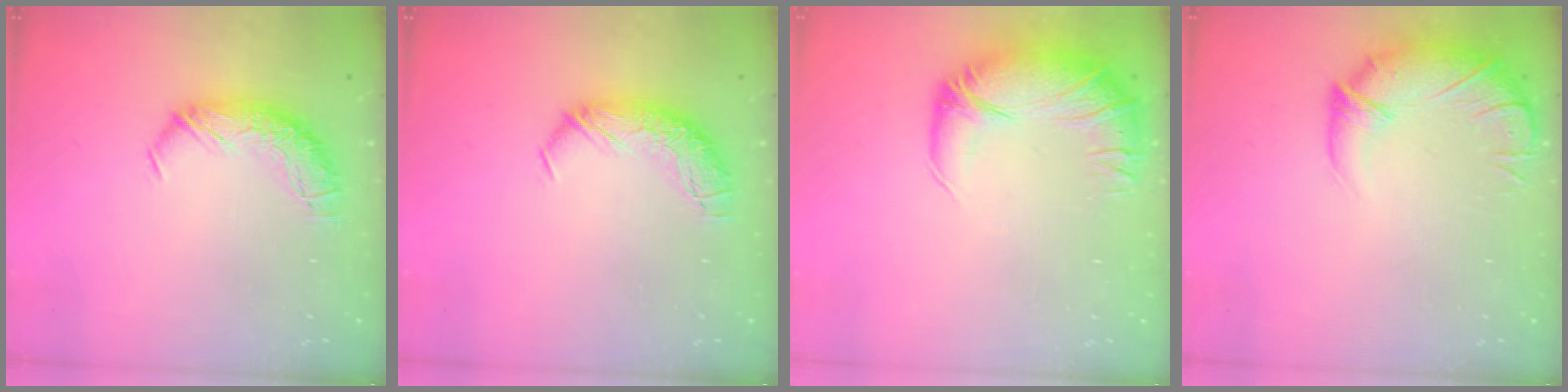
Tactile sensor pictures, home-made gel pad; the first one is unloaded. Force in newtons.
{"total": 0.0}
{"total": 3.6, "press": 1.0, "slide": 3.5}
{"total": 2.9, "press": 1.8, "slide": 2.3}